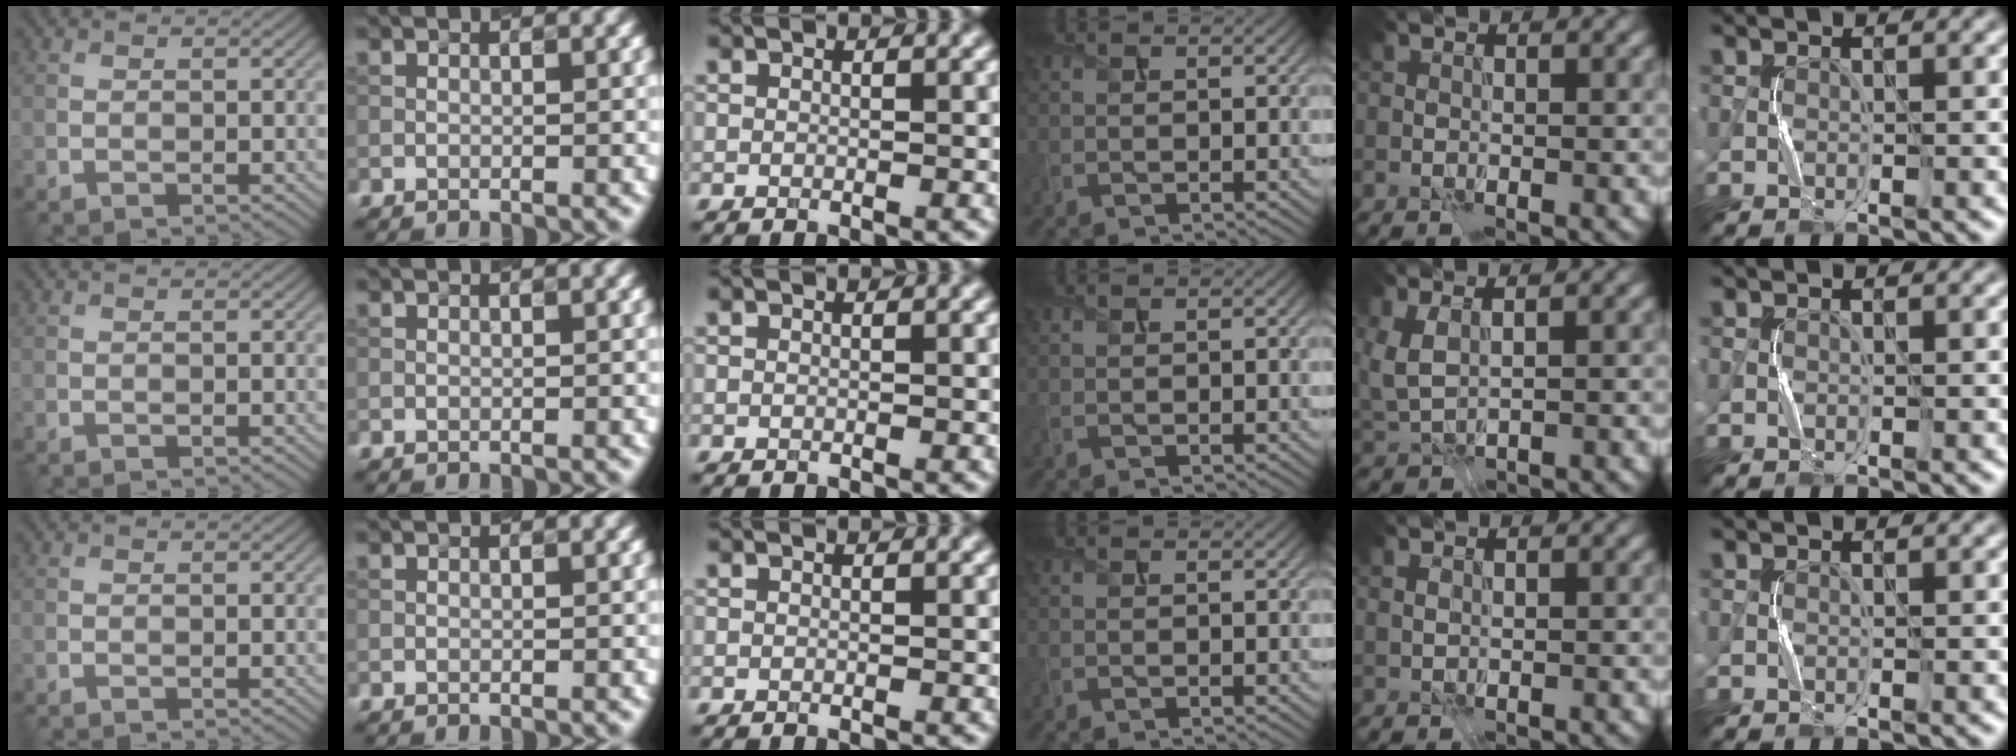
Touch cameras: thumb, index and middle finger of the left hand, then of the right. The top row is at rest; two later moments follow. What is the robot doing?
{"motion": "press", "object": "toy piano key"}